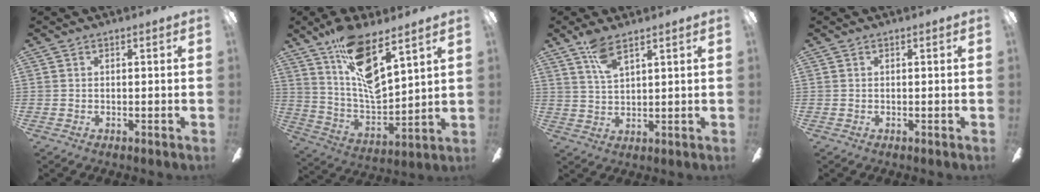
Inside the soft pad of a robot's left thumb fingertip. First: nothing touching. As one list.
[{"total": 15.8, "force": [10.4, 4.9, 10.9], "torque": [-0.206, -0.065, 0.181]}, {"total": 6.3, "force": [4.3, 2.0, 4.2], "torque": [-0.086, -0.010, 0.076]}, {"total": 0.0}]